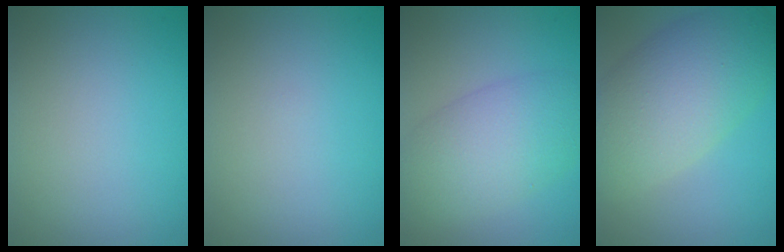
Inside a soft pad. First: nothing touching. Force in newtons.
{"total": 0.0}
{"total": 6.4, "press": 6.4, "slide": 0.3}
{"total": 9.0, "press": 9.0, "slide": 0.5}